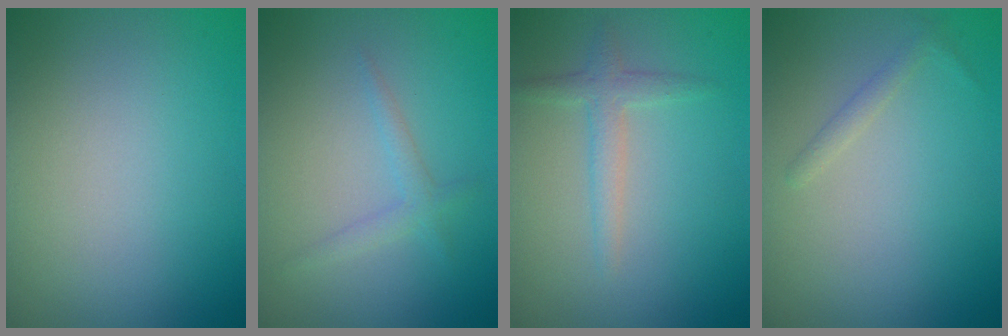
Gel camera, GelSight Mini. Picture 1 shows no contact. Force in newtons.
{"total": 1.4, "press": 1.4, "slide": 0.0}
{"total": 1.9, "press": 1.9, "slide": 0.0}
{"total": 0.9, "press": 0.9, "slide": 0.1}